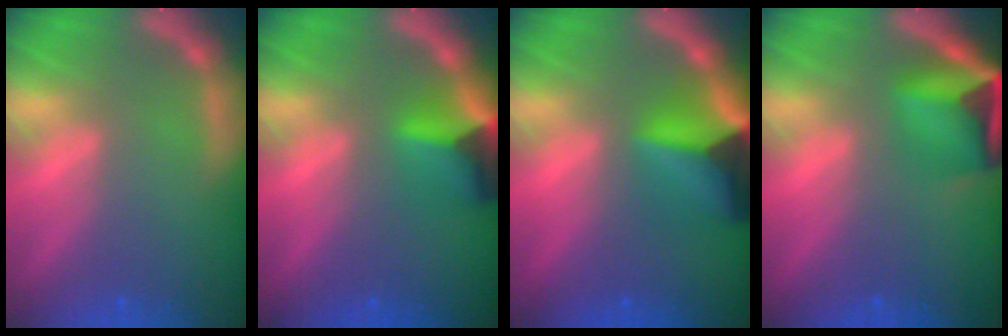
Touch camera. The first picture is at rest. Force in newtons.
{"total": 5.4}
{"total": 9.0}
{"total": 7.4}